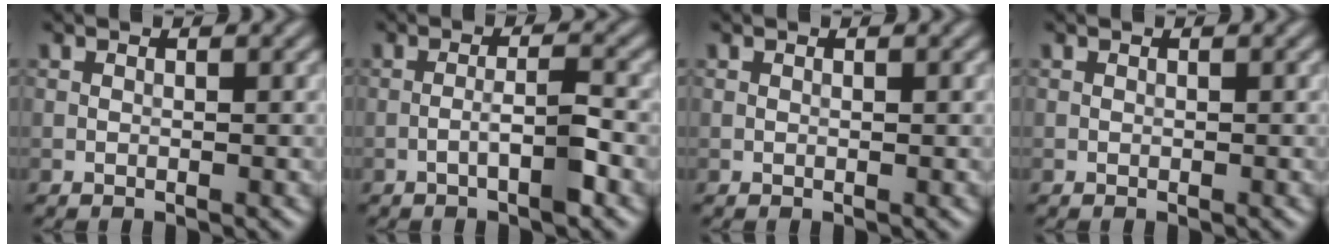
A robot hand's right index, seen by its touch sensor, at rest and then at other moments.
{"total": 2.6, "force": [-1.3, 0.2, 2.3], "torque": [-0.040, 0.010, -0.026]}
{"total": 0.0}
{"total": 0.0}